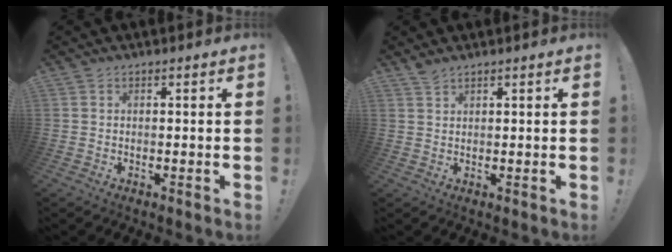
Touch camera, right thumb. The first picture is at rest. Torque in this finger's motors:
{"motor_torque": [-0.38, 0.31, 0.06, 0.39, 0.00]}